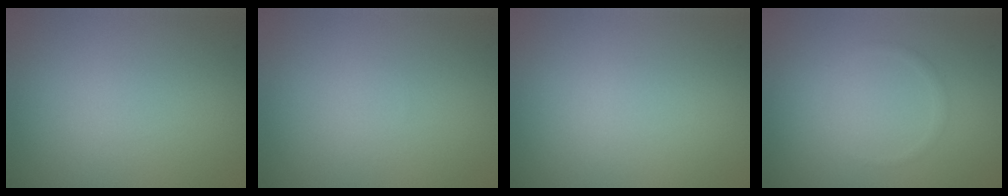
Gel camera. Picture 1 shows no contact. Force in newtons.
{"total": 0.0}
{"total": 0.0}
{"total": 0.7, "press": 0.7, "slide": 0.0}